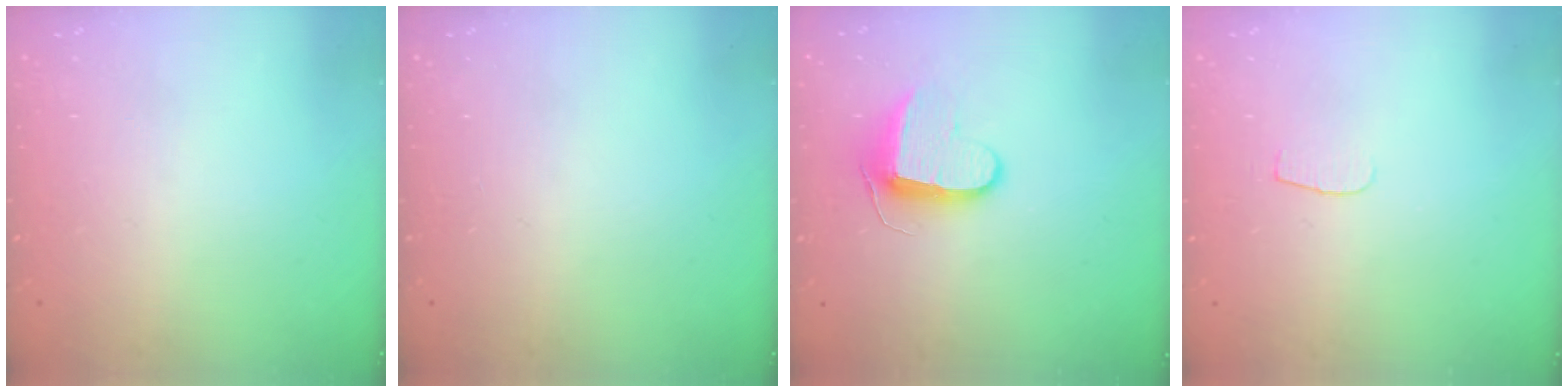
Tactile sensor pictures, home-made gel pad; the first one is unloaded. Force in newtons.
{"total": 0.0}
{"total": 9.3, "press": 9.3, "slide": 0.0}
{"total": 4.0, "press": 4.0, "slide": 0.4}